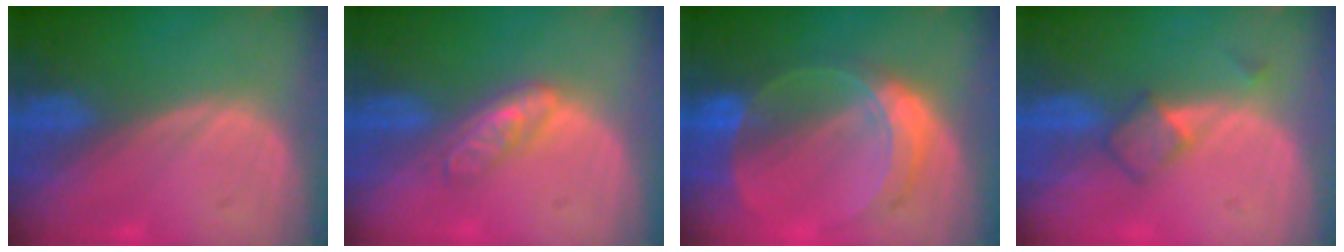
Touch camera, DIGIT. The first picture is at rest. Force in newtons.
{"total": 4.5, "press": 3.9, "slide": 2.3}
{"total": 7.3, "press": 6.5, "slide": 3.4}
{"total": 3.6, "press": 3.3, "slide": 1.2}